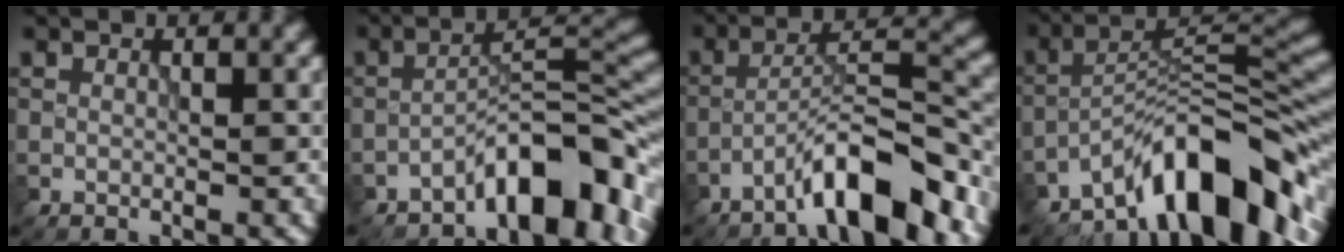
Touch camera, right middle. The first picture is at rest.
{"total": 8.3, "force": [-5.4, 2.6, 5.7], "torque": [-0.067, 0.018, -0.093]}
{"total": 7.7, "force": [-5.3, 1.4, 5.4], "torque": [-0.085, 0.020, -0.090]}
{"total": 12.7, "force": [-8.7, 3.9, 8.4], "torque": [-0.108, 0.021, -0.164]}